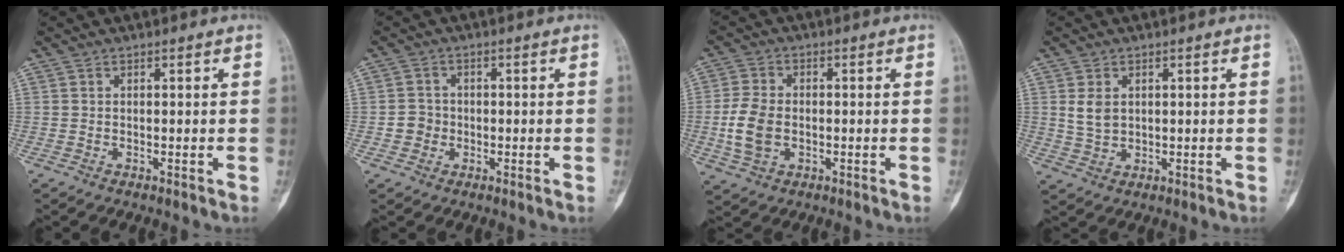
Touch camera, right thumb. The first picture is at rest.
{"total": 2.9, "force": [-0.7, 2.8, 0.7], "torque": [0.004, 0.008, -0.017]}
{"total": 7.6, "force": [-1.1, 5.1, 5.4], "torque": [-0.112, 0.005, -0.022]}
{"total": 3.8, "force": [1.0, 2.8, 2.5], "torque": [-0.038, -0.006, 0.028]}